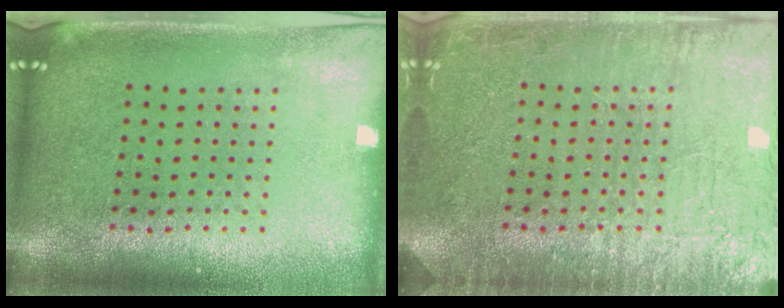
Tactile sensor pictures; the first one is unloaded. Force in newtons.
{"total": 5.3, "press": 5.2, "slide": 0.8}